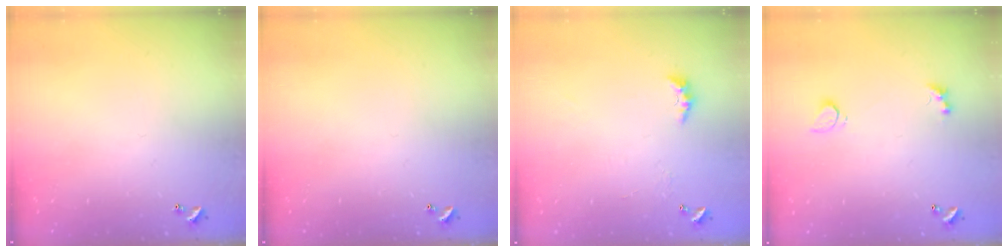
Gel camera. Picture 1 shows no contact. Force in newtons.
{"total": 0.0}
{"total": 3.0, "press": 2.9, "slide": 0.7}
{"total": 3.0, "press": 2.7, "slide": 1.1}